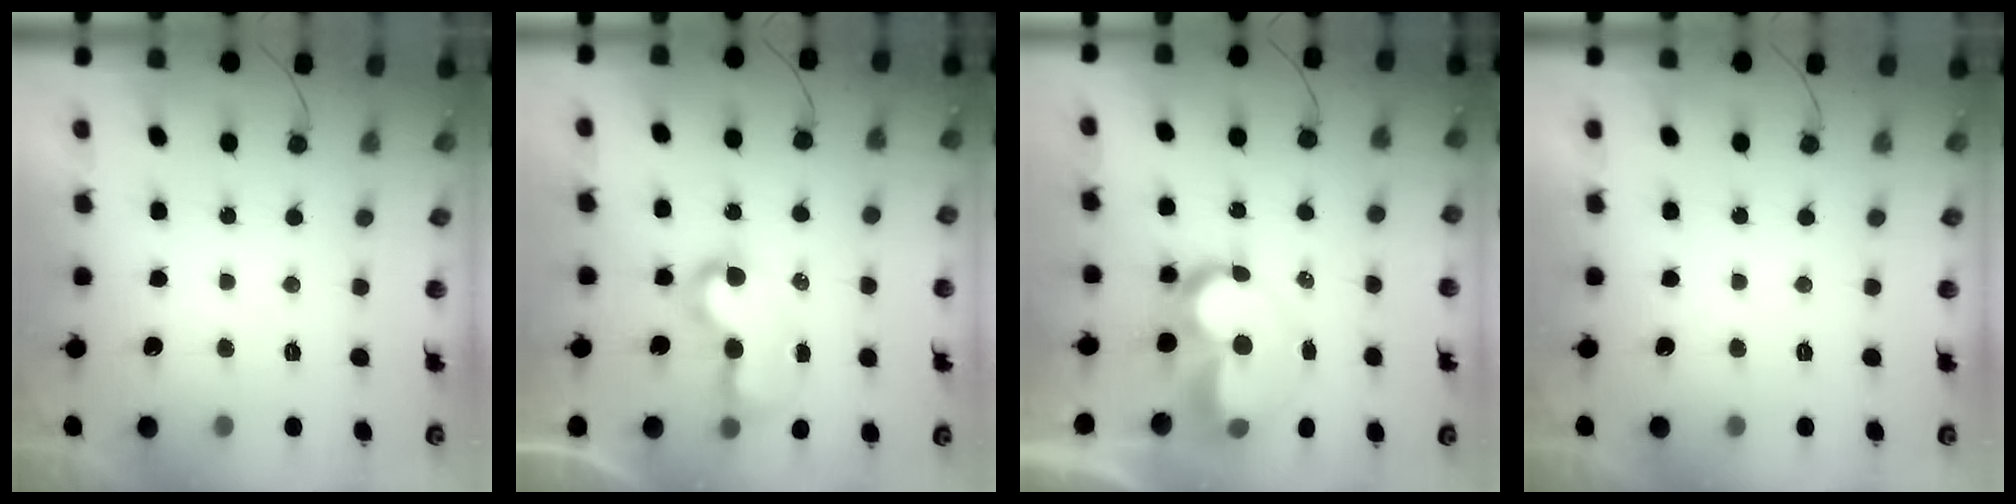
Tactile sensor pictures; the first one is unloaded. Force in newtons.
{"total": 8.1, "press": 8.1, "slide": 0.1}
{"total": 10.0, "press": 10.0, "slide": 0.8}
{"total": 0.0}